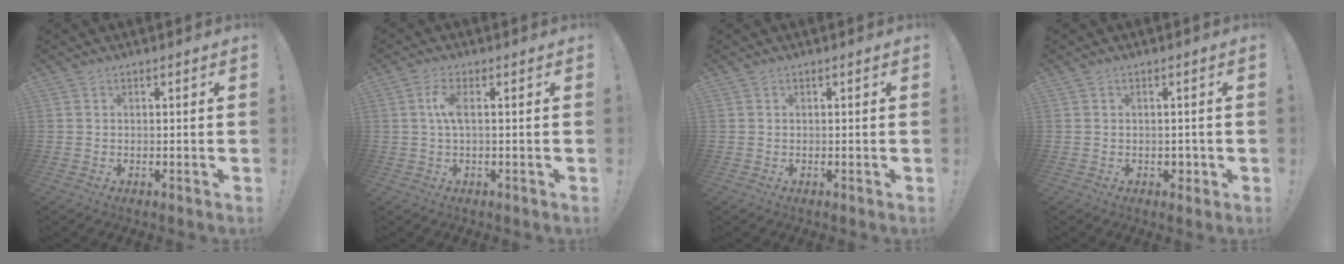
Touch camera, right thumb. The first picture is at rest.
{"total": 4.8, "force": [0.4, 1.4, 4.6], "torque": [-0.098, 0.003, 0.005]}
{"total": 0.0}
{"total": 2.4, "force": [-0.2, 2.1, 1.1], "torque": [-0.008, -0.001, -0.004]}